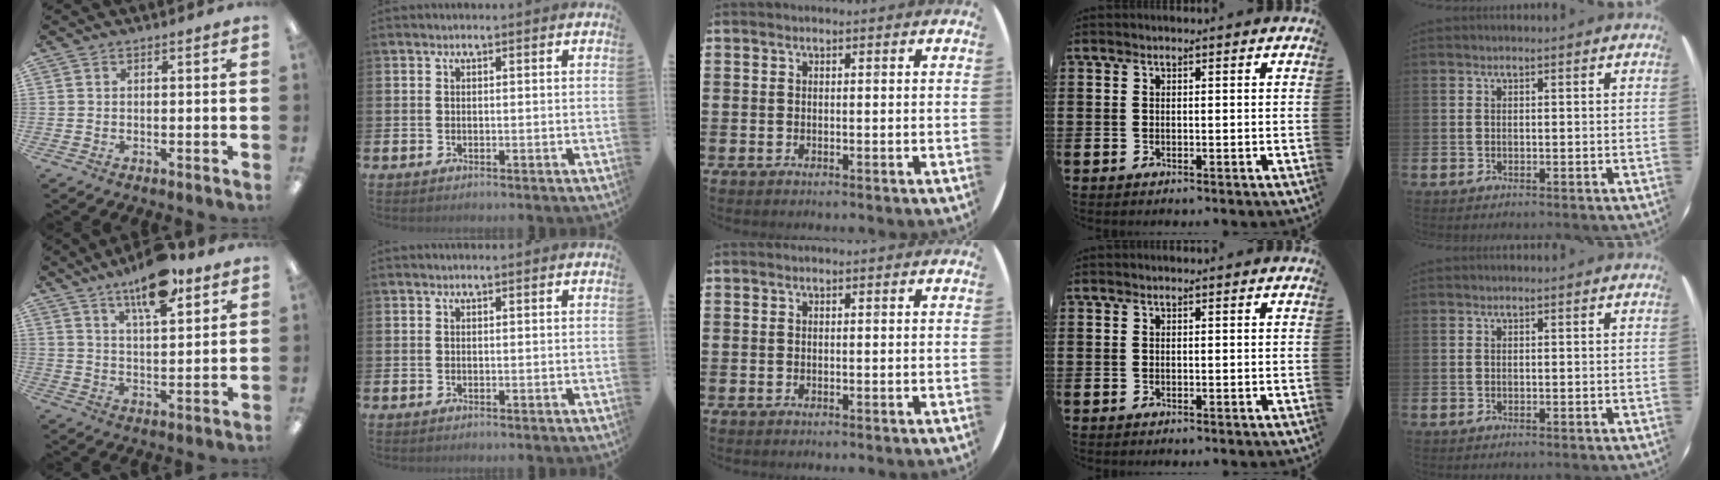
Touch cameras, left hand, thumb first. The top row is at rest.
{"thumb": {"total": 12.5, "force": [8.6, 4.2, 8.1], "torque": [-0.118, -0.045, 0.143]}}